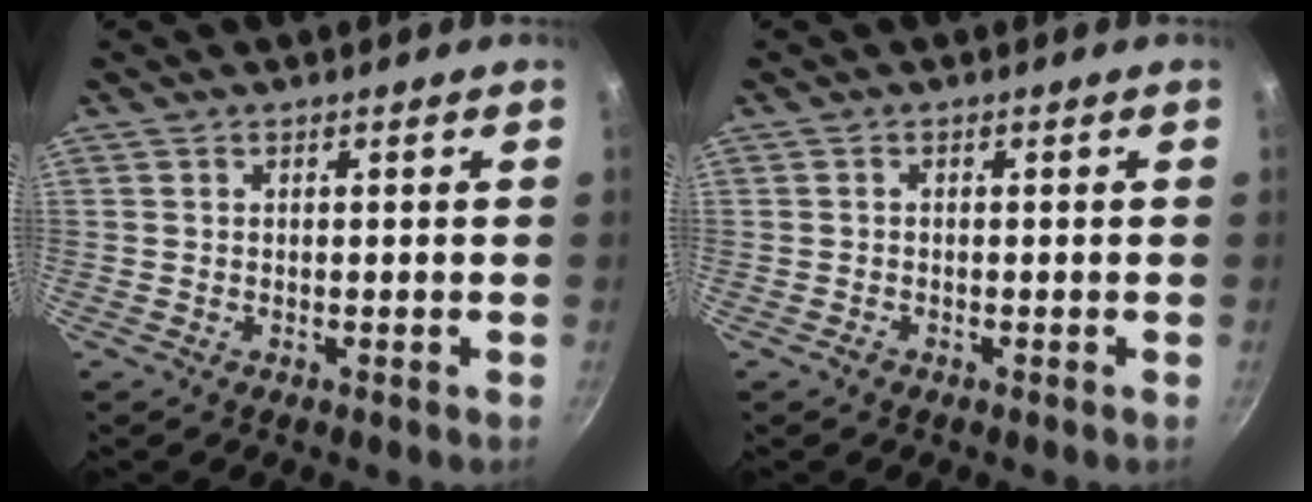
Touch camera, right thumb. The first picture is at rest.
{"total": 0.7, "force": [-0.5, 0.5, 0.2], "torque": [-0.002, 0.002, -0.012]}